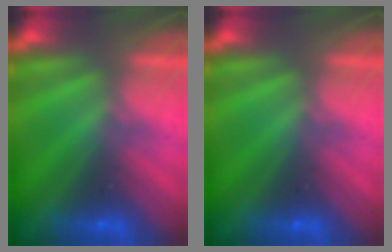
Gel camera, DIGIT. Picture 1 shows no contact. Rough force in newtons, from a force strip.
{"total": 0.0}